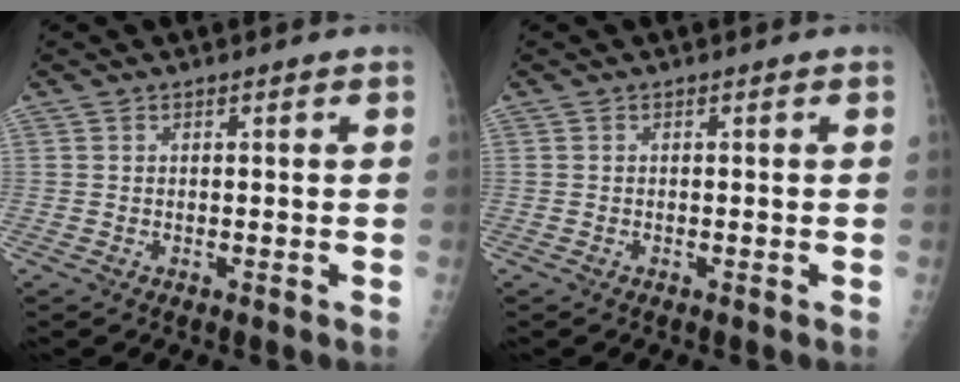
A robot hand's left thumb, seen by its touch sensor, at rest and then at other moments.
{"total": 0.0}